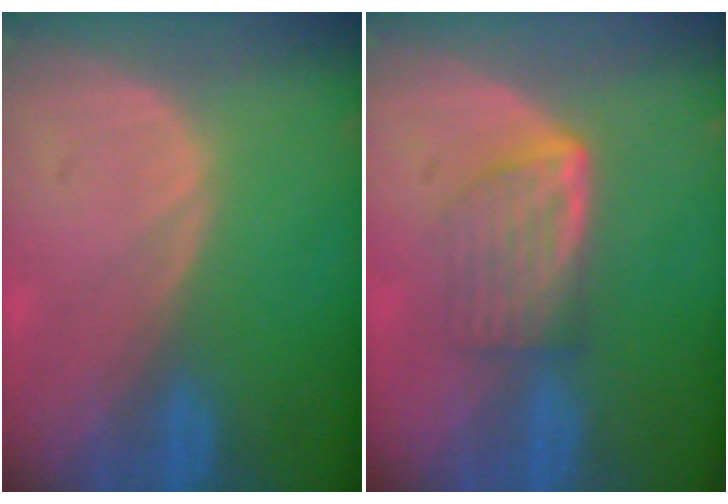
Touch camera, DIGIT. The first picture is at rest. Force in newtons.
{"total": 5.8, "press": 5.3, "slide": 2.4}